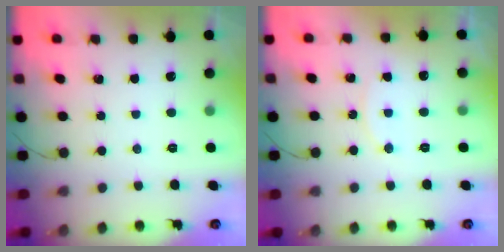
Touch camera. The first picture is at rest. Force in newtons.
{"total": 6.0, "press": 6.0, "slide": 0.5}